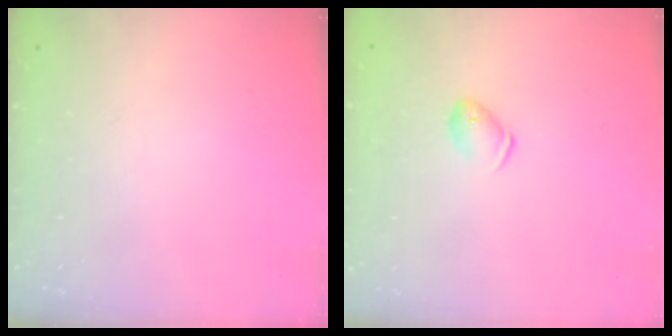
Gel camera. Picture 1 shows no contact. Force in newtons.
{"total": 6.2, "press": 6.2, "slide": 1.1}